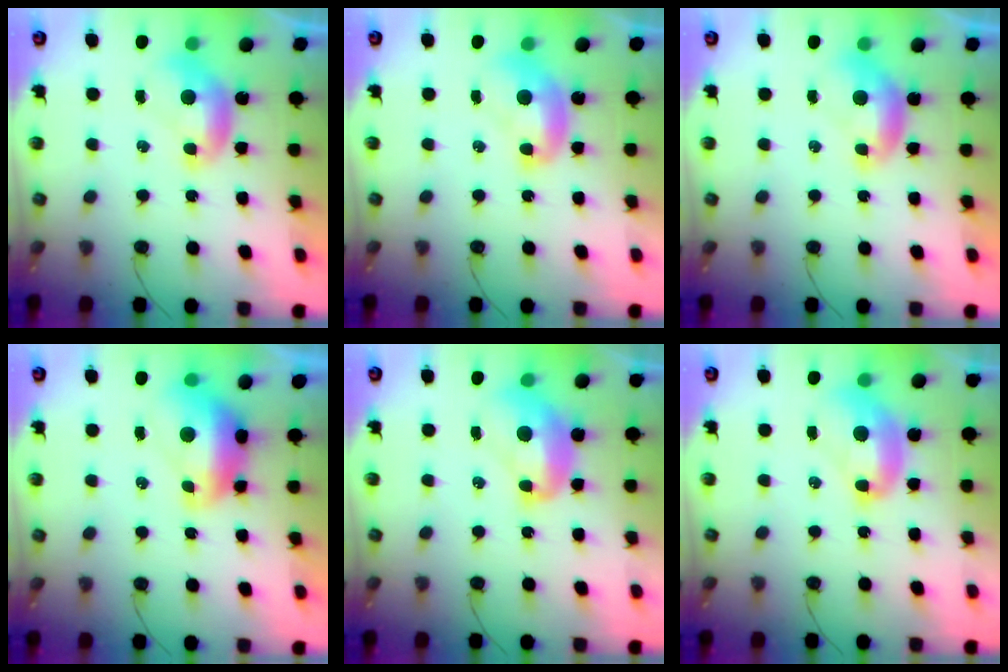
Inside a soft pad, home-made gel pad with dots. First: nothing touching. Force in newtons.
{"total": 1.9, "press": 1.9, "slide": 0.2}
{"total": 0.0}
{"total": 2.6, "press": 2.5, "slide": 0.7}
{"total": 3.1, "press": 3.1, "slide": 0.5}
{"total": 3.5, "press": 3.5, "slide": 0.2}